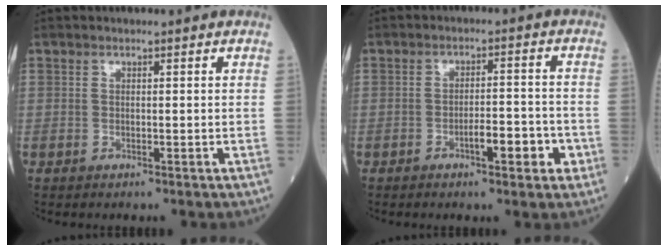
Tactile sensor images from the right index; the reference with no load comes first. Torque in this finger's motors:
{"motor_torque": [0.25, 0.07, 0.09, 0.07]}